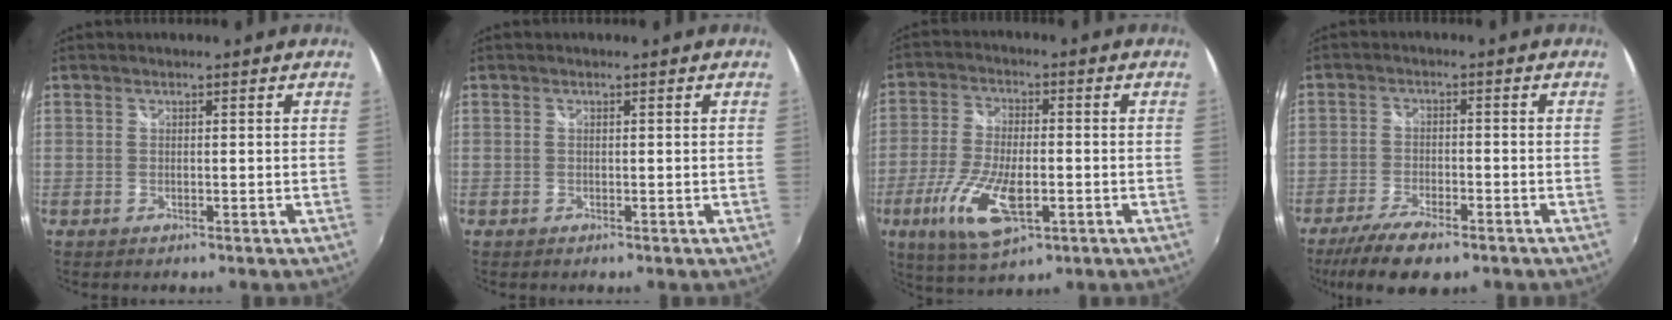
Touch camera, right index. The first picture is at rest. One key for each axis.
{"total": 0.0}
{"total": 12.7, "fx": -4.8, "fy": 4.9, "fz": 10.6, "tx": -0.223, "ty": -0.022, "tz": -0.086}
{"total": 9.4, "fx": -6.8, "fy": 3.4, "fz": 5.5, "tx": -0.138, "ty": -0.020, "tz": -0.125}